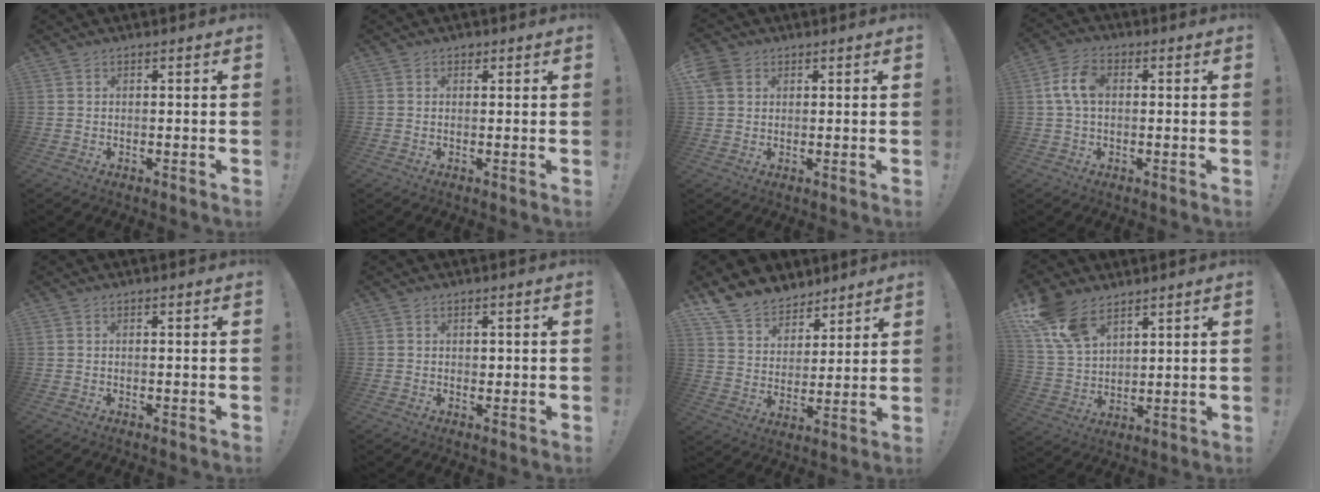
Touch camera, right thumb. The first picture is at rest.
{"total": 0.9, "force": [0.6, 0.7, 0.2], "torque": [0.004, -0.003, 0.009]}
{"total": 4.6, "force": [2.0, 3.7, 2.0], "torque": [-0.035, 0.003, 0.041]}
{"total": 8.0, "force": [0.9, 5.0, 6.2], "torque": [-0.124, 0.013, 0.019]}
{"total": 0.0}
{"total": 0.8, "force": [0.3, 0.7, 0.1], "torque": [0.008, -0.003, 0.004]}
{"total": 11.9, "force": [9.6, 6.7, 1.8], "torque": [-0.050, -0.074, 0.190]}
{"total": 12.5, "force": [8.6, 6.9, 5.9], "torque": [-0.120, -0.038, 0.171]}